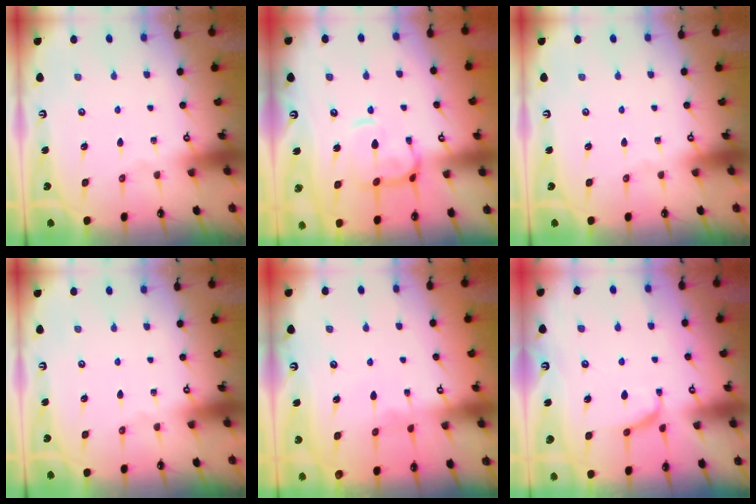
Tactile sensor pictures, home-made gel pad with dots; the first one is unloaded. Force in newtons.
{"total": 4.5, "press": 4.3, "slide": 1.0}
{"total": 0.0}
{"total": 0.0}
{"total": 2.3, "press": 2.3, "slide": 0.3}
{"total": 2.4, "press": 2.2, "slide": 0.9}